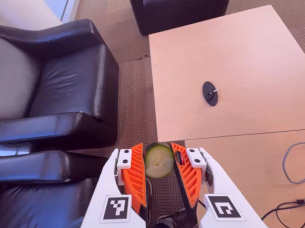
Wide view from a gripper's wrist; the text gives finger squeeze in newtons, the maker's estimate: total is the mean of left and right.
{"total": 10.3, "left": 10.7, "right": 10.0}